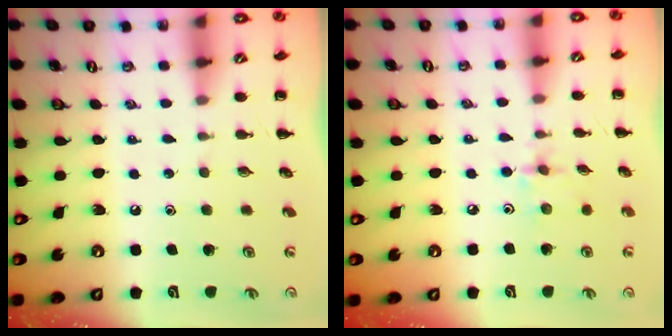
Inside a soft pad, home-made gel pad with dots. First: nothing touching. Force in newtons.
{"total": 2.4, "press": 2.4, "slide": 0.5}